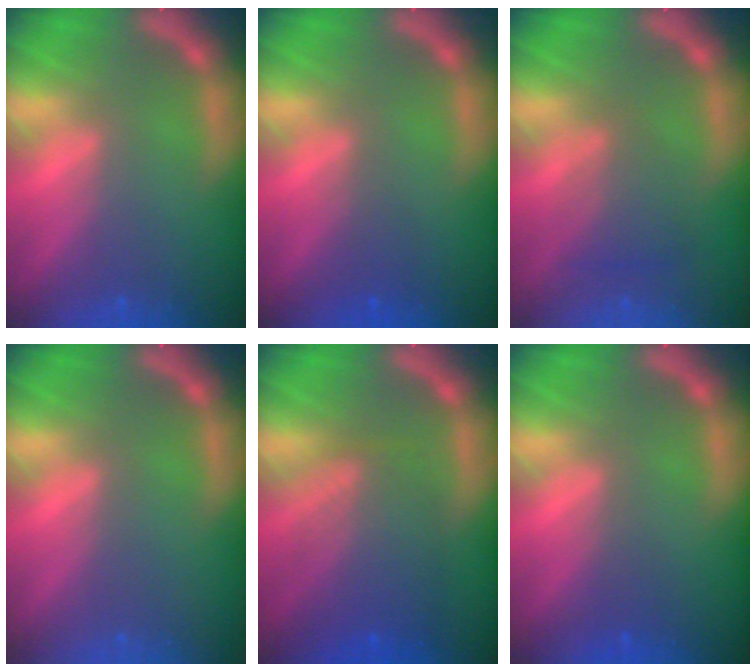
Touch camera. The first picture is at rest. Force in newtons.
{"total": 1.5}
{"total": 3.0}
{"total": 0.0}
{"total": 6.6}
{"total": 1.0}